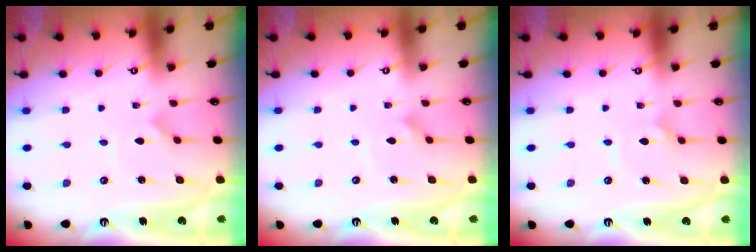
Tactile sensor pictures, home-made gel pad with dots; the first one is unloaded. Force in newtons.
{"total": 1.5, "press": 1.5, "slide": 0.0}
{"total": 2.1, "press": 2.1, "slide": 0.1}